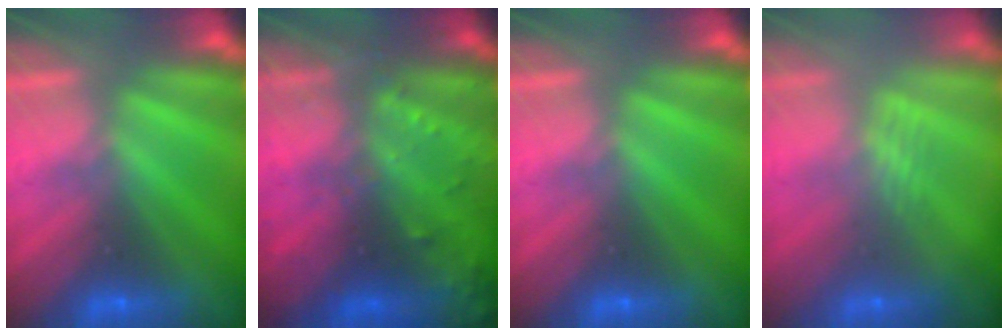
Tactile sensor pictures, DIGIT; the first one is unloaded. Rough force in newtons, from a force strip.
{"total": 7.7}
{"total": 0.0}
{"total": 2.3}